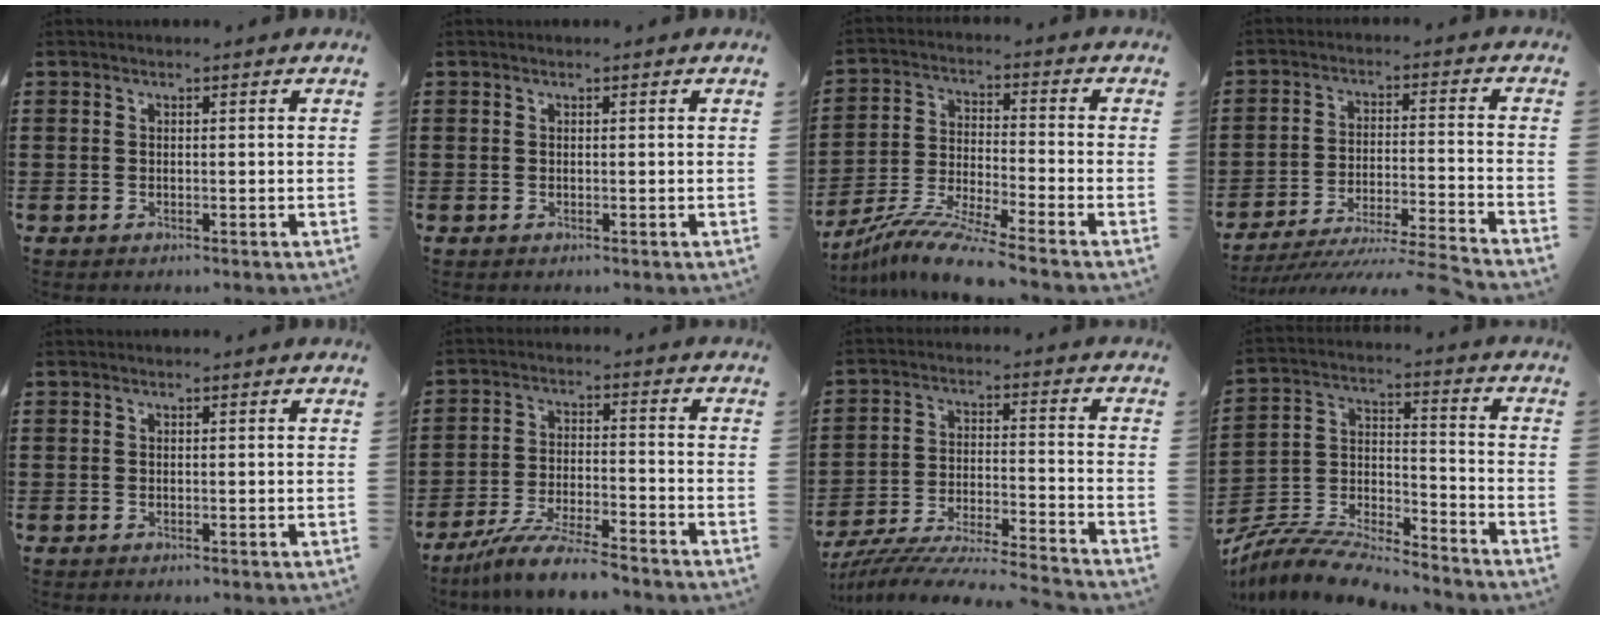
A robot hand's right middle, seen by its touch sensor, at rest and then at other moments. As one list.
[{"total": 0.0}, {"total": 8.6, "force": [-7.7, -0.2, 3.8], "torque": [-0.078, -0.003, -0.152]}, {"total": 7.1, "force": [-6.6, -0.3, 2.6], "torque": [-0.046, -0.011, -0.133]}, {"total": 0.0}, {"total": 7.8, "force": [-7.1, 0.3, 3.2], "torque": [-0.069, 0.000, -0.138]}, {"total": 7.7, "force": [-7.4, 0.0, 1.9], "torque": [-0.038, -0.004, -0.151]}, {"total": 8.7, "force": [-8.5, 0.8, 1.9], "torque": [-0.047, 0.006, -0.173]}]